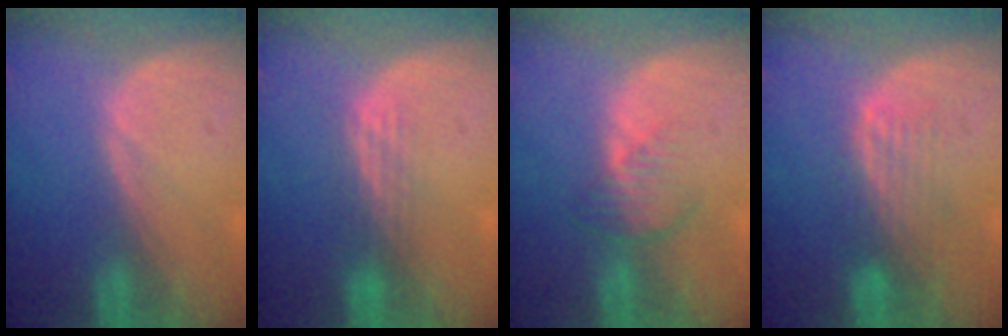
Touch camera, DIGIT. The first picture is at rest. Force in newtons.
{"total": 3.0, "press": 2.6, "slide": 1.4}
{"total": 3.7, "press": 3.3, "slide": 1.8}
{"total": 4.3, "press": 3.7, "slide": 2.2}